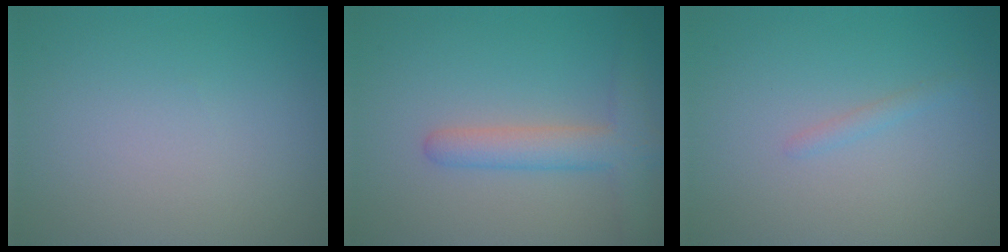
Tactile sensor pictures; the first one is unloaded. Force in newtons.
{"total": 4.0, "press": 4.0, "slide": 0.3}
{"total": 0.7, "press": 0.7, "slide": 0.0}